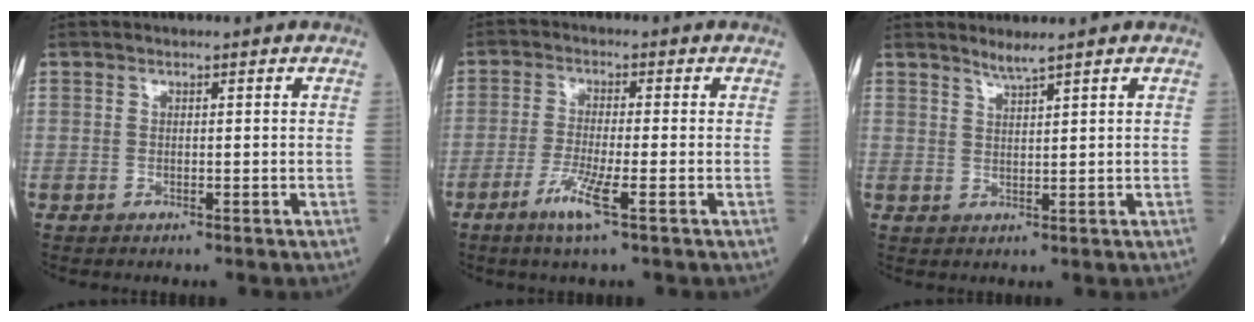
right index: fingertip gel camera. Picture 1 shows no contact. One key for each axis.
{"total": 5.7, "fx": -2.9, "fy": -0.2, "fz": 4.9, "tx": -0.099, "ty": -0.012, "tz": -0.058}
{"total": 1.9, "fx": 1.7, "fy": -0.6, "fz": 0.7, "tx": -0.016, "ty": -0.006, "tz": 0.035}